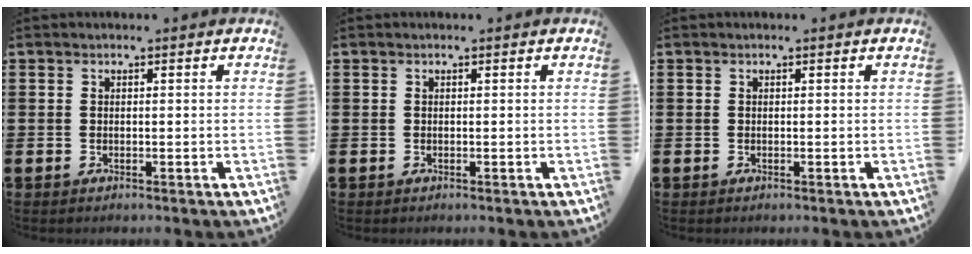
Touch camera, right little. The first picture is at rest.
{"total": 0.0}
{"total": 0.0}